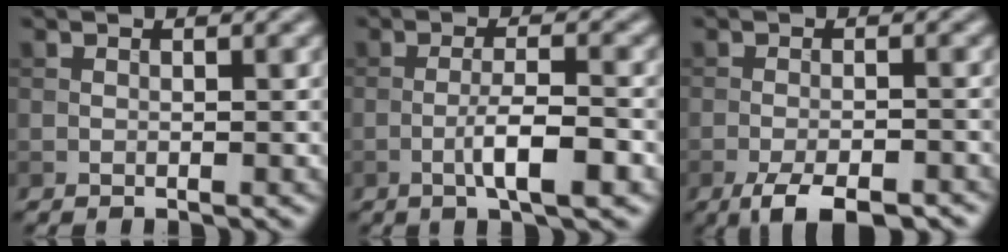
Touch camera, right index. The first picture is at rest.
{"total": 4.3, "force": [-1.7, 0.8, 3.9], "torque": [-0.070, 0.004, -0.031]}
{"total": 5.2, "force": [-3.5, 1.5, 3.5], "torque": [-0.060, -0.008, -0.059]}